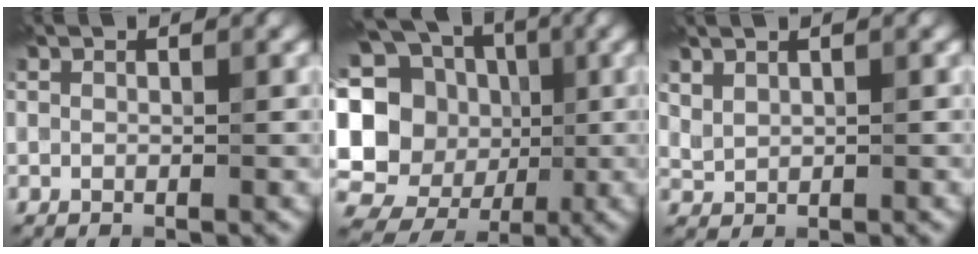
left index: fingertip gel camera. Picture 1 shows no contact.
{"total": 18.6, "force": [-0.2, 17.4, 6.6], "torque": [-0.155, 0.019, -0.042]}
{"total": 2.0, "force": [1.3, 1.1, 1.1], "torque": [-0.025, 0.008, 0.030]}